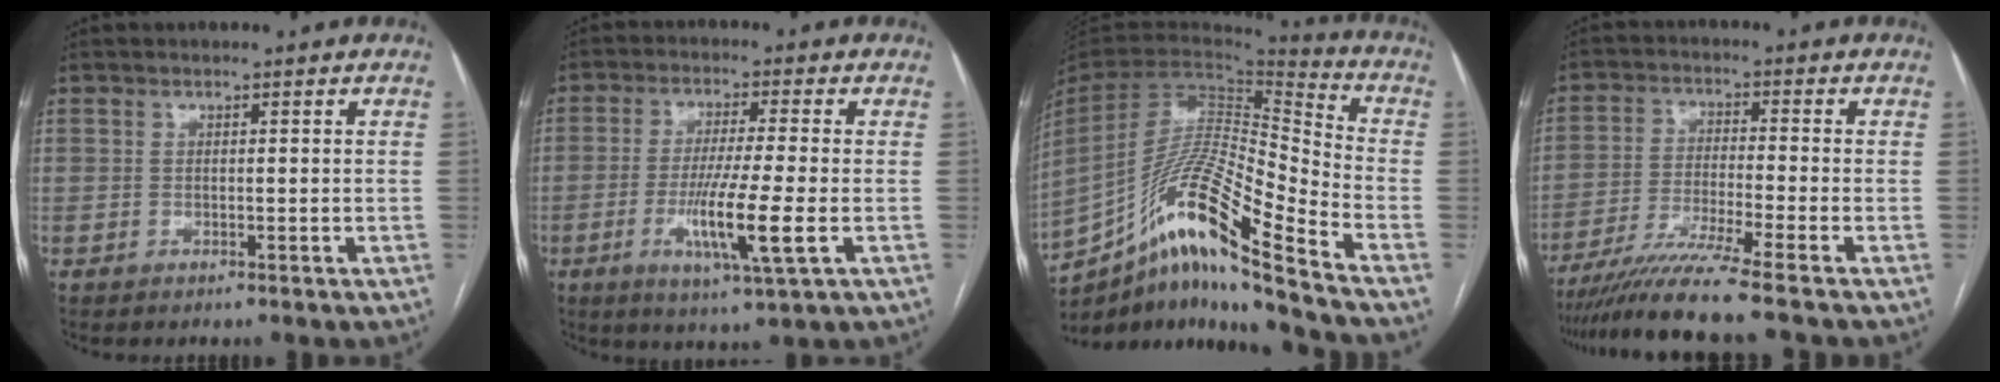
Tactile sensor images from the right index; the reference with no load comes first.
{"total": 10.2, "force": [-2.7, -0.1, 9.8], "torque": [-0.182, -0.024, -0.049]}
{"total": 20.2, "force": [-14.0, -0.2, 14.5], "torque": [-0.308, -0.009, -0.265]}
{"total": 10.0, "force": [-8.1, -2.3, 5.4], "torque": [-0.090, -0.032, -0.144]}